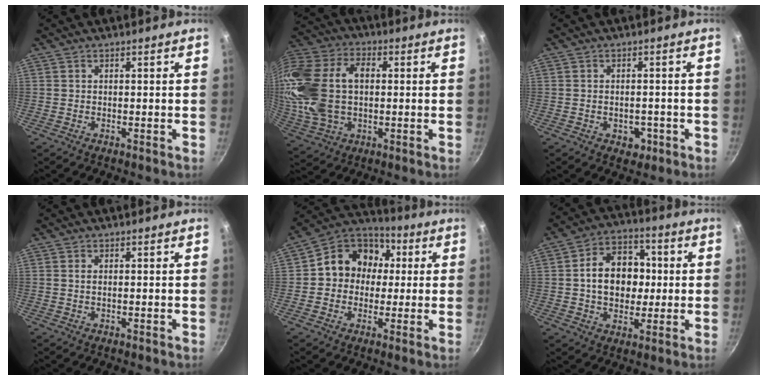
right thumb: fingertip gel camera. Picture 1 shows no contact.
{"total": 21.8, "force": [1.6, 14.5, 16.2], "torque": [-0.331, 0.027, 0.031]}
{"total": 3.5, "force": [-1.3, 2.4, 2.1], "torque": [-0.020, 0.009, -0.010]}
{"total": 0.7, "force": [0.2, 0.3, 0.7], "torque": [-0.014, 0.001, 0.002]}
{"total": 13.4, "force": [1.2, 11.7, 6.5], "torque": [-0.059, 0.034, -0.002]}
{"total": 13.9, "force": [0.8, 10.5, 9.0], "torque": [-0.103, 0.022, 0.005]}